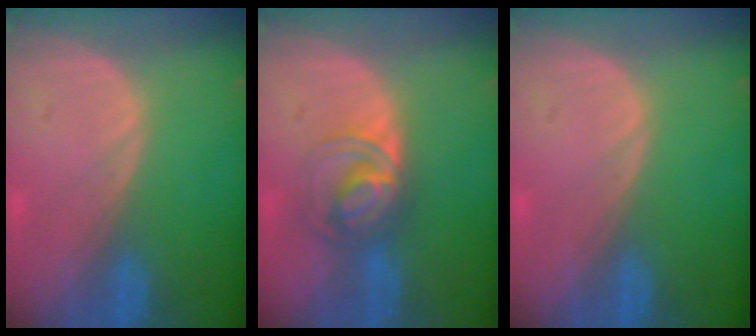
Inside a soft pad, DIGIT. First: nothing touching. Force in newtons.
{"total": 6.5, "press": 5.8, "slide": 2.9}
{"total": 0.0}